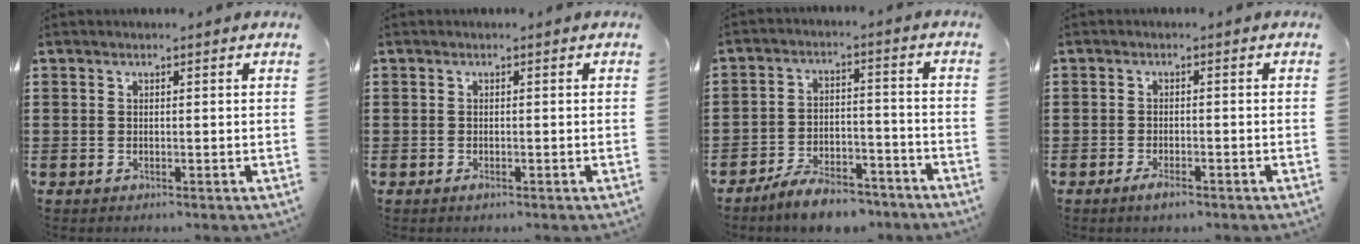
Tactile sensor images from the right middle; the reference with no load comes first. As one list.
[{"total": 0.6, "force": [-0.4, 0.2, 0.4], "torque": [-0.010, -0.007, -0.005]}, {"total": 6.7, "force": [-6.2, 1.4, 2.4], "torque": [-0.046, 0.009, -0.117]}, {"total": 2.1, "force": [-1.3, 0.5, 1.5], "torque": [-0.035, -0.005, -0.026]}]